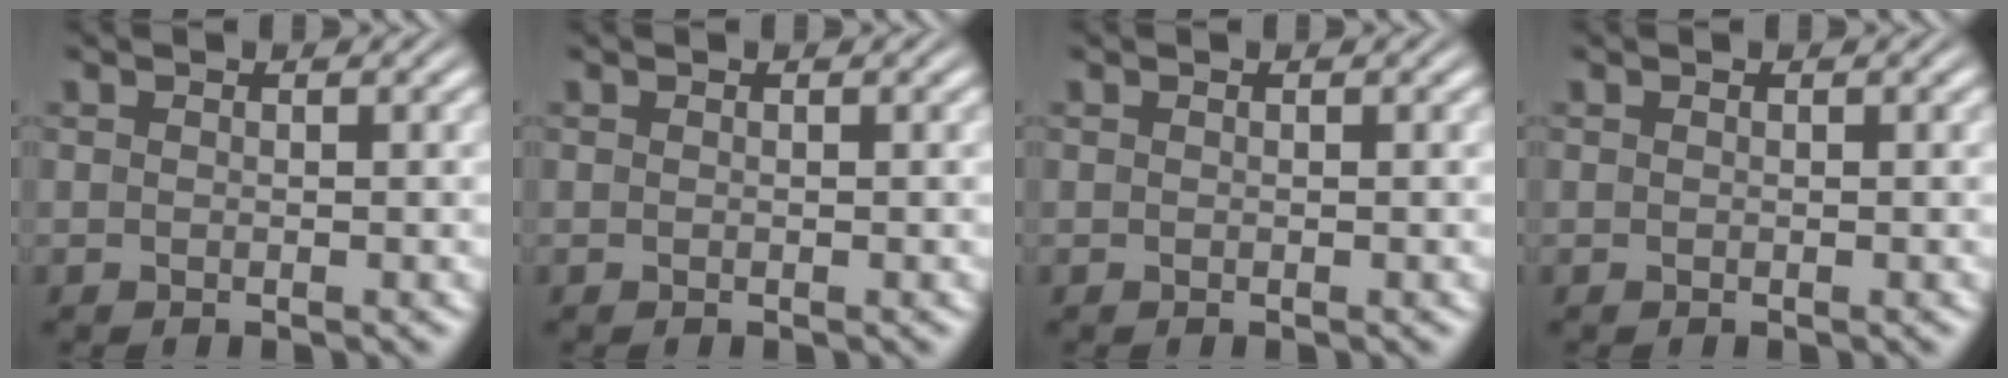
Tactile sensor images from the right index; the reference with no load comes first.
{"total": 0.0}
{"total": 0.0}
{"total": 0.0}